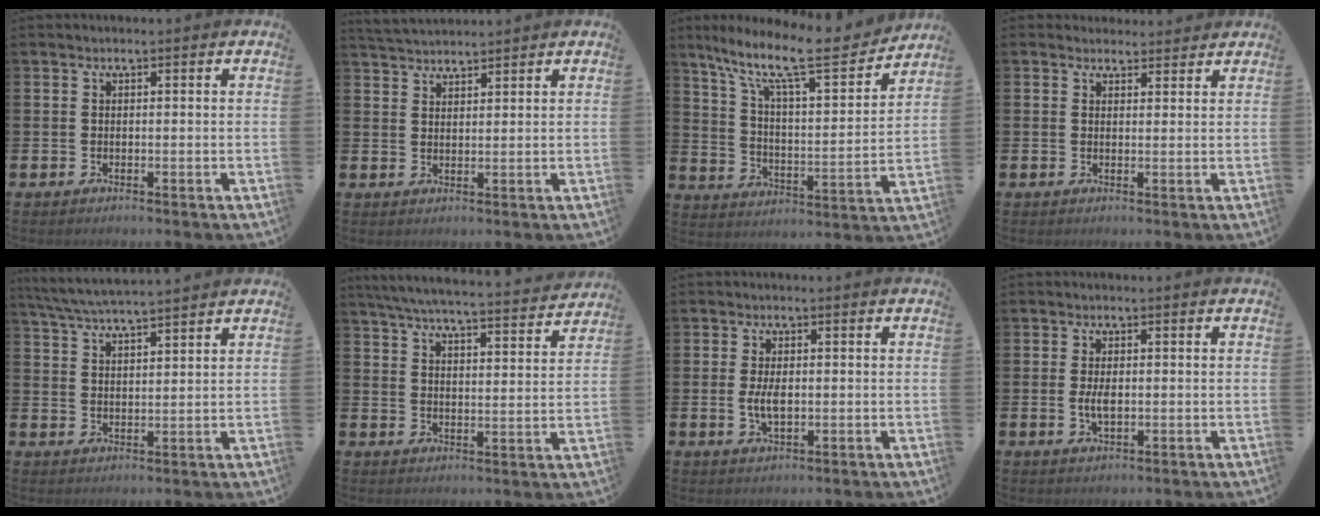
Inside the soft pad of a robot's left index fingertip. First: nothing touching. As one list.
[{"total": 3.4, "force": [3.3, 0.4, 0.2], "torque": [-0.012, -0.012, 0.062]}, {"total": 11.8, "force": [9.6, 2.1, 6.4], "torque": [-0.148, -0.061, 0.158]}, {"total": 2.3, "force": [2.2, 0.9, -0.1], "torque": [0.008, -0.008, 0.038]}, {"total": 5.4, "force": [5.2, 0.0, 1.4], "torque": [-0.046, -0.022, 0.094]}, {"total": 6.6, "force": [6.2, 0.4, 2.0], "torque": [-0.056, -0.046, 0.107]}, {"total": 3.3, "force": [0.0, 1.6, 2.9], "torque": [-0.046, 0.001, -0.003]}, {"total": 2.7, "force": [-0.1, 1.3, 2.4], "torque": [-0.035, -0.001, -0.005]}]